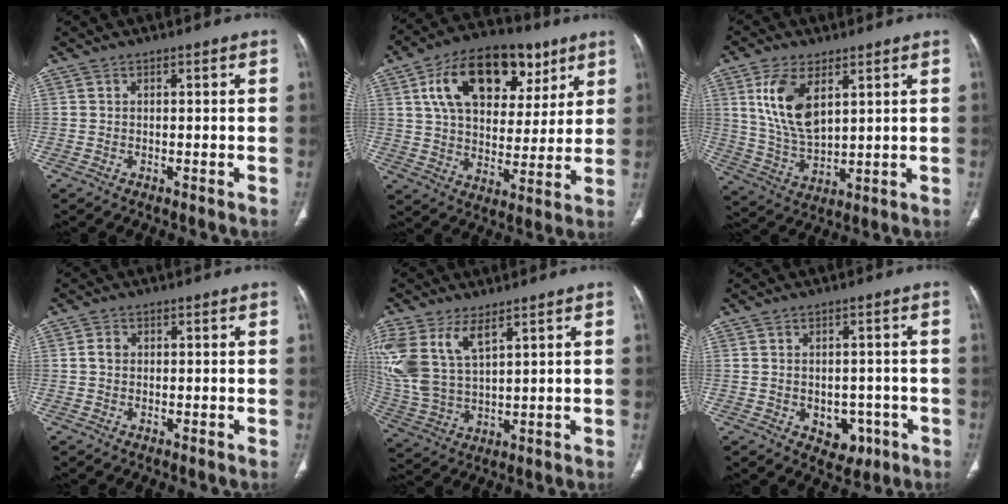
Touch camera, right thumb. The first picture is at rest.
{"total": 21.8, "force": [9.6, 13.3, 14.3], "torque": [-0.197, -0.003, 0.153]}
{"total": 11.8, "force": [4.5, 6.0, 9.1], "torque": [-0.172, -0.020, 0.098]}
{"total": 1.7, "force": [0.1, 1.4, 0.9], "torque": [-0.014, 0.004, 0.000]}
{"total": 13.7, "force": [6.8, 6.9, 9.8], "torque": [-0.218, -0.014, 0.148]}
{"total": 6.0, "force": [-2.0, 4.5, 3.5], "torque": [-0.021, 0.017, -0.015]}